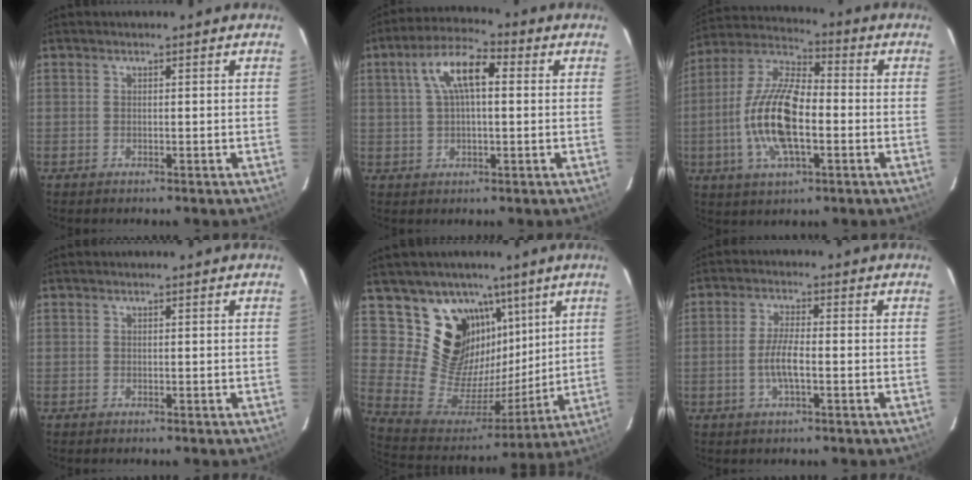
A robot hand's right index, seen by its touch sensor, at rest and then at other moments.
{"total": 9.5, "force": [2.3, 3.8, 8.4], "torque": [-0.157, 0.026, 0.039]}
{"total": 15.7, "force": [-3.2, 6.3, 14.1], "torque": [-0.290, 0.002, -0.067]}
{"total": 0.0}
{"total": 18.4, "force": [9.9, 13.3, 7.9], "torque": [-0.166, -0.007, 0.202]}
{"total": 5.0, "force": [-1.4, 1.0, 4.7], "torque": [-0.096, 0.000, -0.028]}